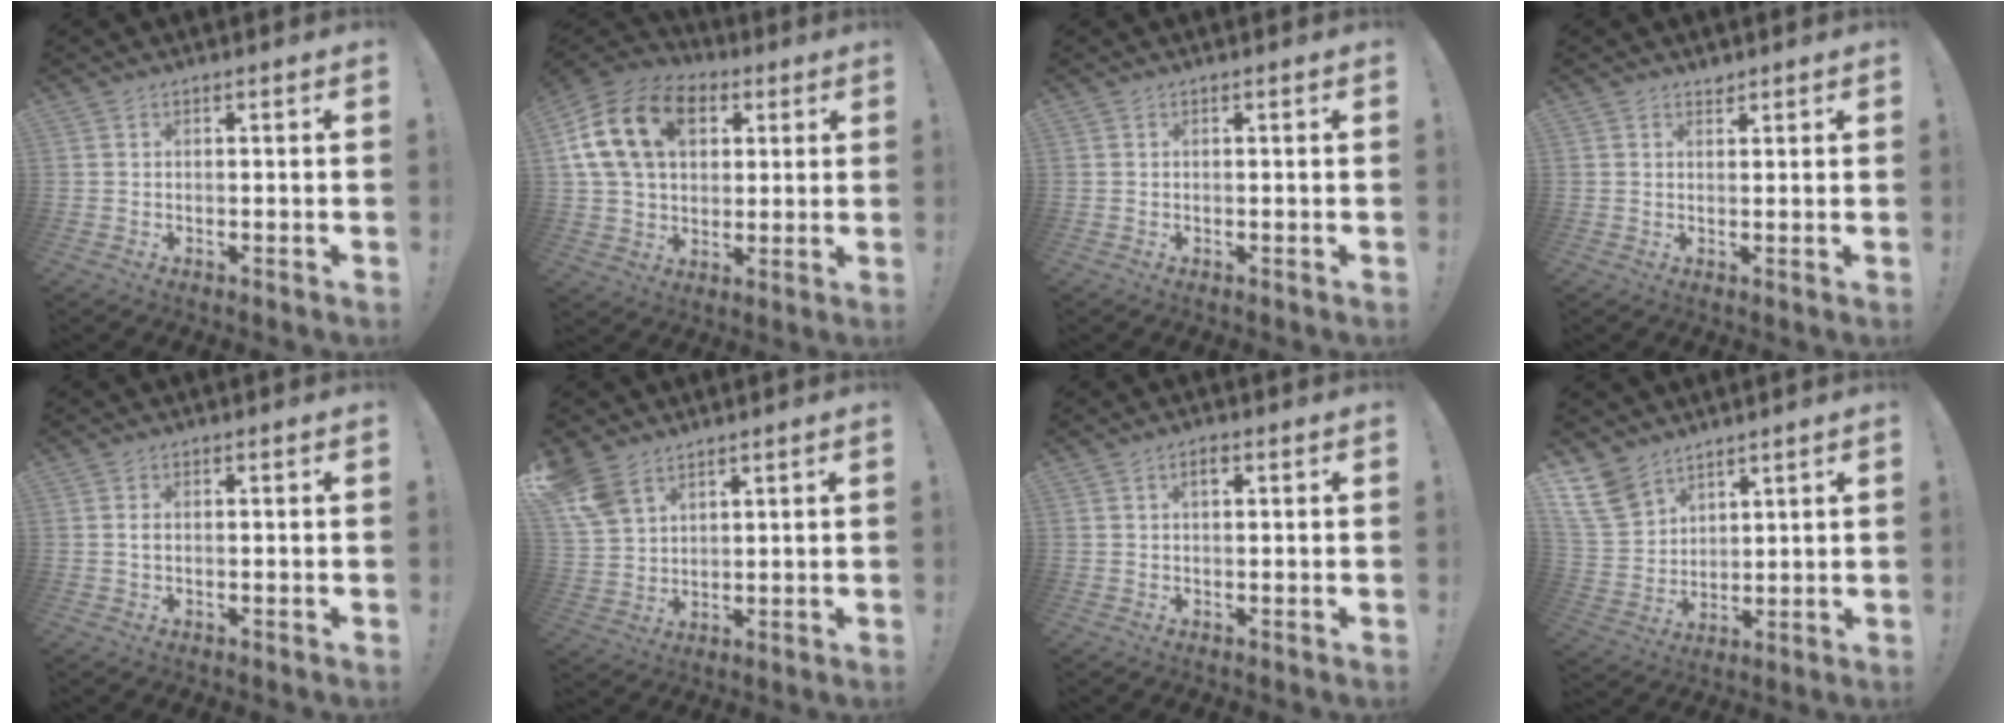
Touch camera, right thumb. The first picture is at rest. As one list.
[{"total": 19.4, "force": [6.3, 13.6, 12.4], "torque": [-0.216, -0.011, 0.113]}, {"total": 0.0}, {"total": 1.6, "force": [1.5, 0.4, 0.4], "torque": [0.008, -0.011, 0.025]}, {"total": 0.9, "force": [0.1, 0.5, 0.8], "torque": [-0.012, 0.003, -0.001]}, {"total": 8.5, "force": [5.8, 5.0, 3.7], "torque": [-0.077, -0.023, 0.121]}, {"total": 2.1, "force": [0.9, 1.0, 1.7], "torque": [-0.026, 0.002, 0.012]}, {"total": 12.1, "force": [8.6, 7.4, 4.2], "torque": [-0.089, -0.052, 0.173]}]